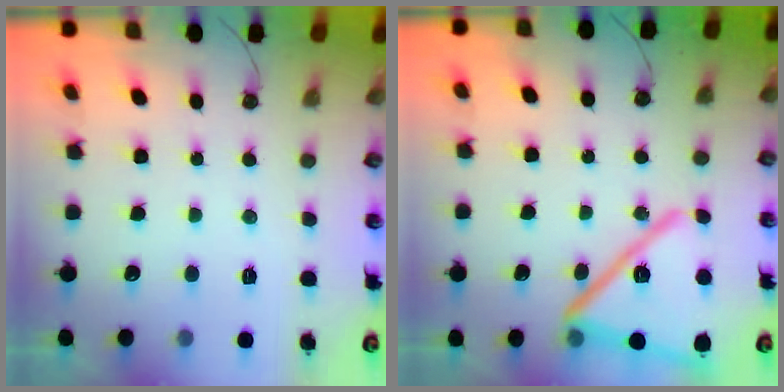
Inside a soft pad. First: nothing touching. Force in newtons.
{"total": 20.6, "press": 20.5, "slide": 1.4}